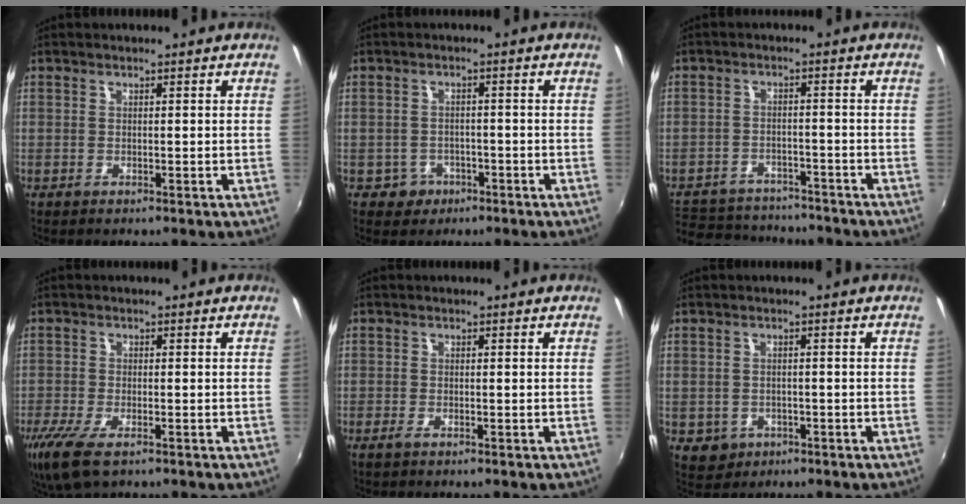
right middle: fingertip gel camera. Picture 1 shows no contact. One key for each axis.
{"total": 4.0, "fx": -2.0, "fy": 3.4, "fz": 0.4, "tx": -0.020, "ty": 0.009, "tz": -0.028}
{"total": 14.0, "fx": -11.1, "fy": 7.4, "fz": 4.3, "tx": -0.125, "ty": 0.017, "tz": -0.154}
{"total": 8.4, "fx": -5.2, "fy": 3.0, "fz": 5.8, "tx": -0.136, "ty": -0.033, "tz": -0.097}
{"total": 1.4, "fx": -1.0, "fy": 0.3, "fz": 0.9, "tx": -0.021, "ty": -0.005, "tz": -0.020}
{"total": 4.2, "fx": -1.3, "fy": 3.8, "fz": 1.2, "tx": -0.033, "ty": 0.000, "tz": -0.012}